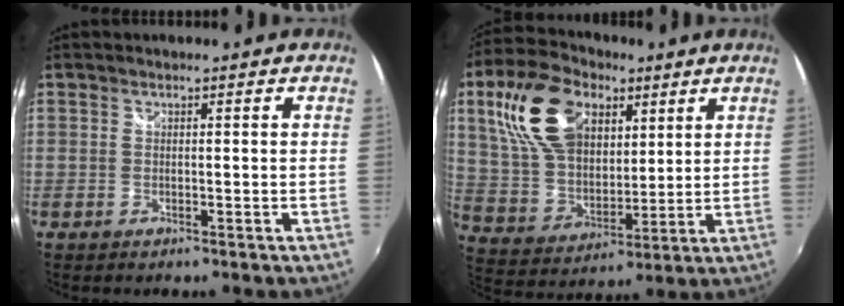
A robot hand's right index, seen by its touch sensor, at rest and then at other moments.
{"total": 19.6, "force": [8.5, 12.1, 12.9], "torque": [-0.272, 0.038, 0.167]}